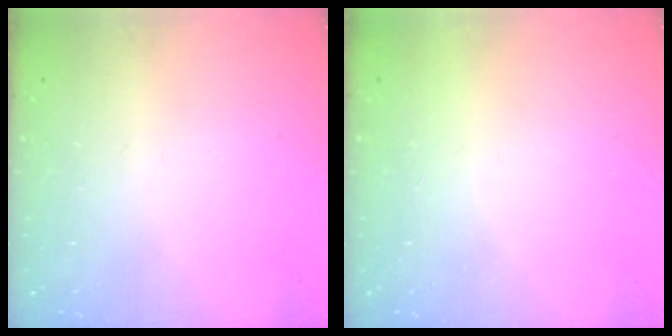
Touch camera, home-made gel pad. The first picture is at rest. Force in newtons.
{"total": 1.5, "press": 1.5, "slide": 0.1}